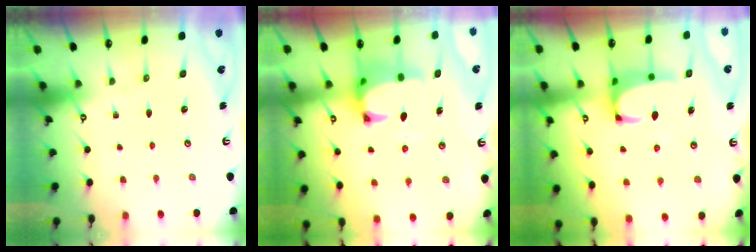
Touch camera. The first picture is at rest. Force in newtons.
{"total": 2.8, "press": 2.5, "slide": 1.1}
{"total": 1.7, "press": 1.5, "slide": 0.7}